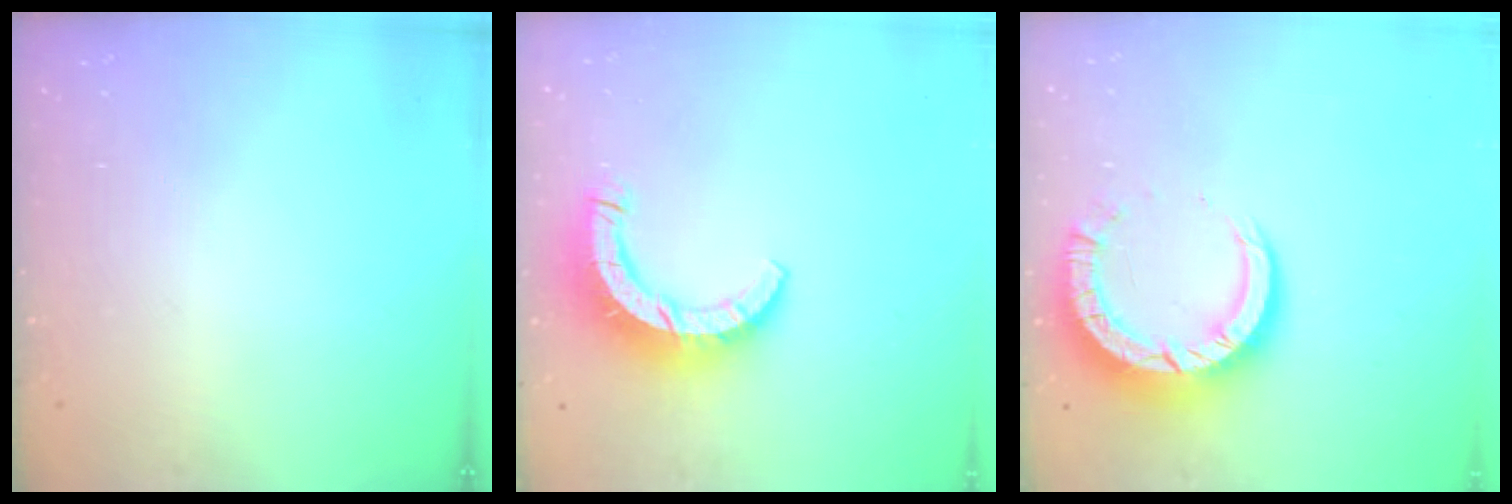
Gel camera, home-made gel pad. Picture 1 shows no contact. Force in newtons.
{"total": 9.6, "press": 9.6, "slide": 1.0}
{"total": 9.6, "press": 9.5, "slide": 1.1}